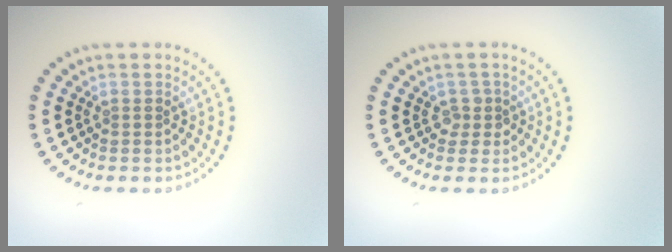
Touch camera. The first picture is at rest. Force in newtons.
{"total": 1.4, "press": 1.1, "slide": 0.8}